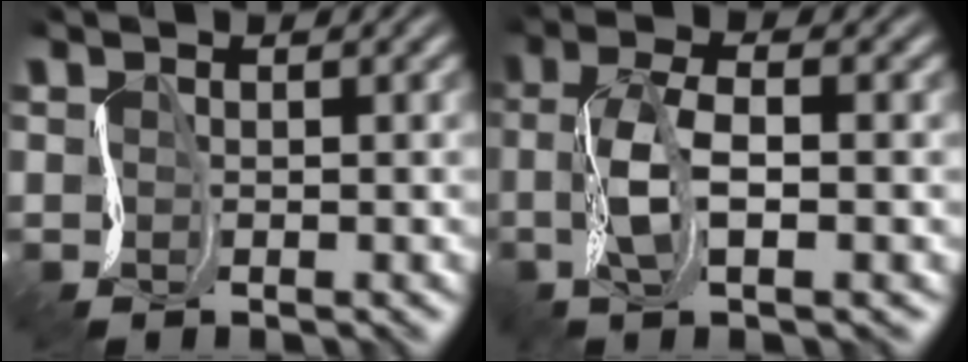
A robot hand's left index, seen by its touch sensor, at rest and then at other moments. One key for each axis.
{"total": 4.5, "fx": -1.9, "fy": 0.7, "fz": 4.0, "tx": -0.075, "ty": -0.010, "tz": -0.036}